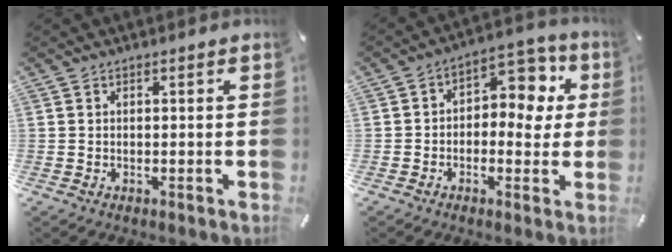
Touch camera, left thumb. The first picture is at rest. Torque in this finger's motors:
{"motor_torque": [0.33, -0.13, -0.13, 0.16, -0.03]}